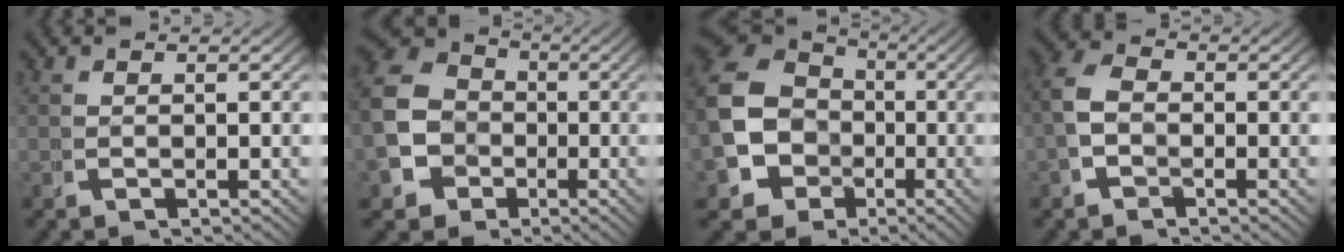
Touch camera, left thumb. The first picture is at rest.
{"total": 11.0, "force": [-0.9, 10.0, 4.6], "torque": [-0.101, -0.026, -0.021]}
{"total": 11.7, "force": [-1.7, 10.3, 5.3], "torque": [-0.136, -0.047, -0.022]}
{"total": 3.4, "force": [-0.5, 2.7, 2.1], "torque": [-0.050, -0.002, -0.016]}